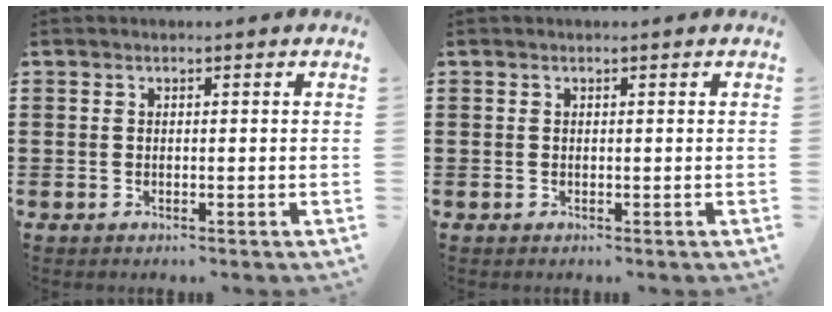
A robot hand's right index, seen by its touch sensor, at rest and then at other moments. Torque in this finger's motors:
{"motor_torque": [1.48, 0.66, 0.00, 0.00]}